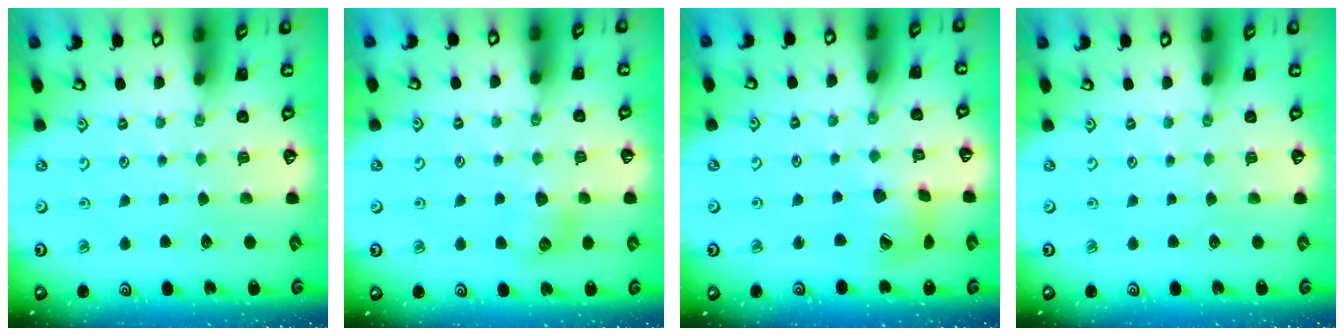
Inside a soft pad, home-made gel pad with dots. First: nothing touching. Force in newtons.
{"total": 6.5, "press": 6.4, "slide": 0.6}
{"total": 11.3, "press": 11.2, "slide": 1.6}
{"total": 0.0}